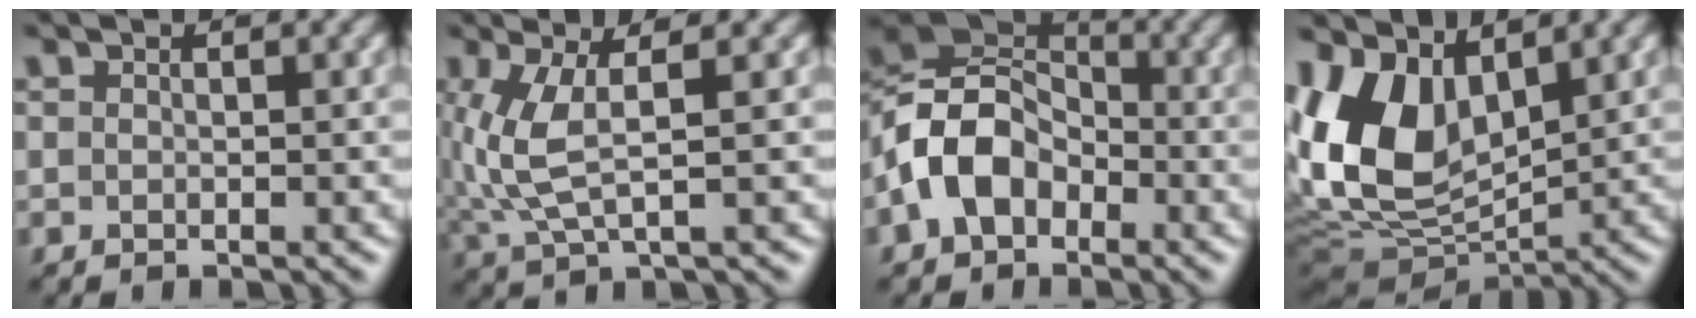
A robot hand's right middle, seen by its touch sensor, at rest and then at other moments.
{"total": 4.3, "force": [0.6, 1.4, 4.0], "torque": [-0.108, -0.001, 0.017]}
{"total": 7.5, "force": [-2.5, 5.3, 4.7], "torque": [-0.093, 0.014, -0.065]}
{"total": 10.9, "force": [2.4, 6.9, 8.2], "torque": [-0.176, -0.007, 0.038]}